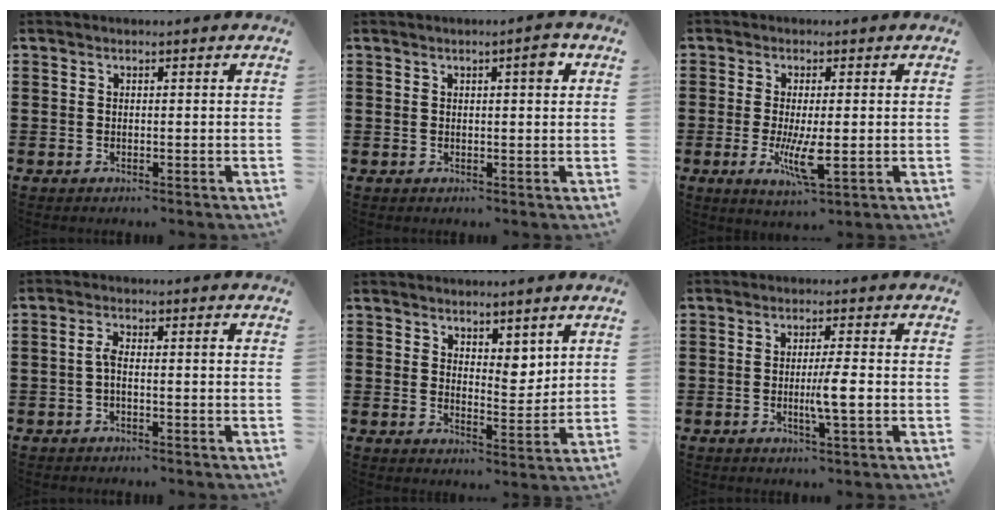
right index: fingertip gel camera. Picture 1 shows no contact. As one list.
[{"total": 2.7, "force": [1.1, 0.6, 2.4], "torque": [-0.032, 0.001, 0.012]}, {"total": 6.4, "force": [-1.1, 1.5, 6.1], "torque": [-0.123, -0.016, -0.020]}, {"total": 2.1, "force": [-0.3, 0.6, 2.0], "torque": [-0.045, 0.000, -0.010]}, {"total": 4.4, "force": [3.2, 2.4, 1.9], "torque": [-0.030, -0.006, 0.057]}, {"total": 4.3, "force": [-0.8, 0.0, 4.2], "torque": [-0.080, -0.008, -0.019]}]